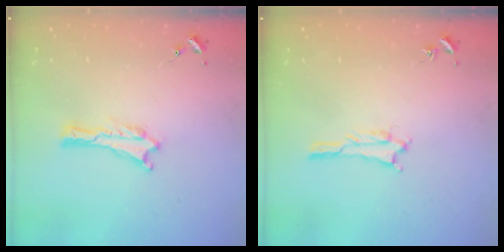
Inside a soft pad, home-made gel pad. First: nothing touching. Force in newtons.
{"total": 1.7, "press": 1.7, "slide": 0.2}